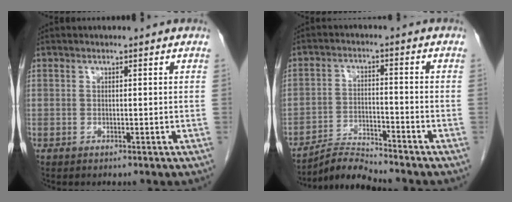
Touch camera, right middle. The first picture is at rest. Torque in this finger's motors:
{"motor_torque": [-0.15, -0.28, -0.04, 0.02]}